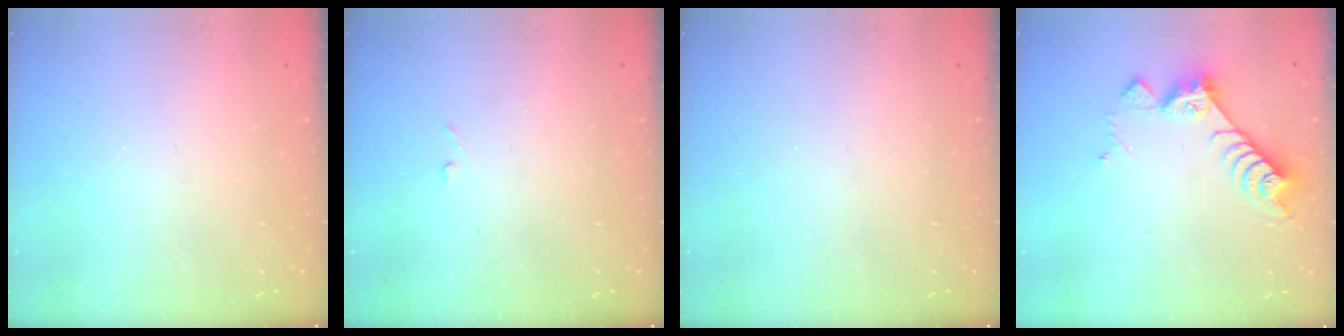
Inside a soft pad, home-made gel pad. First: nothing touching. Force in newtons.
{"total": 3.2, "press": 3.2, "slide": 0.4}
{"total": 0.0}
{"total": 9.3, "press": 9.3, "slide": 0.8}